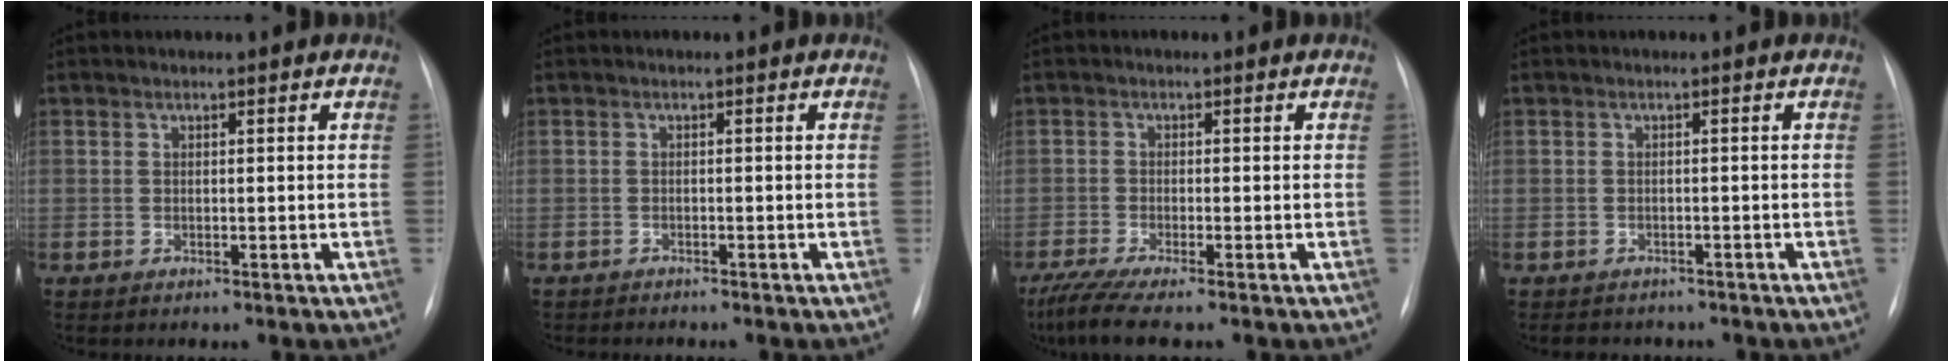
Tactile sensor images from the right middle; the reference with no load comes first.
{"total": 1.8, "force": [-1.7, 0.3, 0.5], "torque": [-0.007, -0.004, -0.022]}
{"total": 5.6, "force": [-4.4, -0.1, 3.6], "torque": [-0.070, -0.019, -0.079]}
{"total": 4.9, "force": [-4.2, 2.1, 1.2], "torque": [-0.015, 0.001, -0.048]}